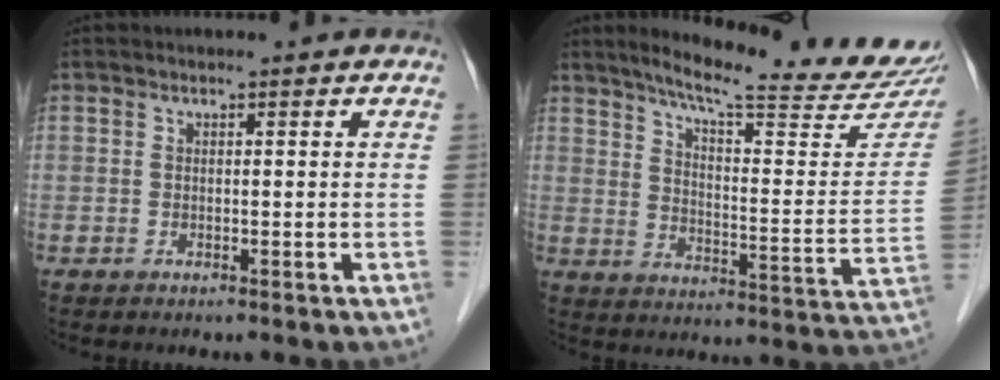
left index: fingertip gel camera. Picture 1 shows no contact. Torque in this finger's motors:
{"motor_torque": [-0.62, -1.44, 0.23, 0.06]}